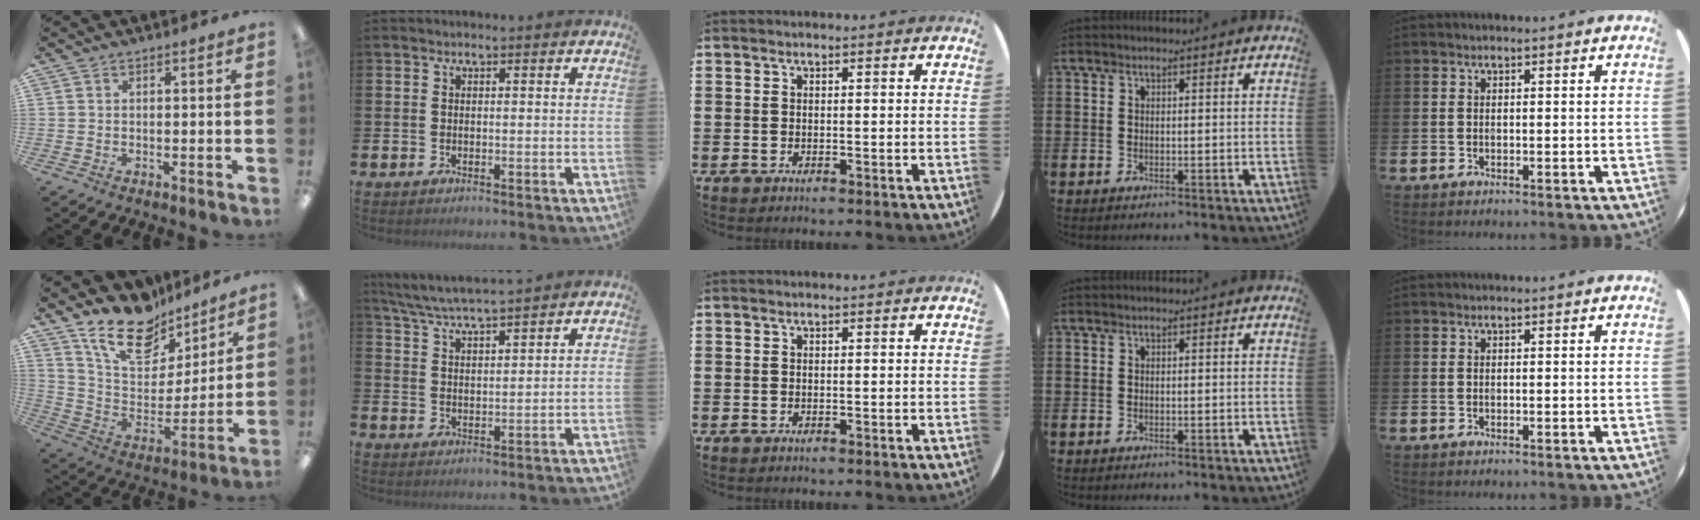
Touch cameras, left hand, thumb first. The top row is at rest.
{"thumb": {"total": 18.6, "force": [14.3, 9.0, 7.7], "torque": [-0.151, -0.089, 0.258]}, "index": {"total": 5.7, "force": [5.5, 0.0, 1.4], "torque": [-0.044, -0.031, 0.097]}}